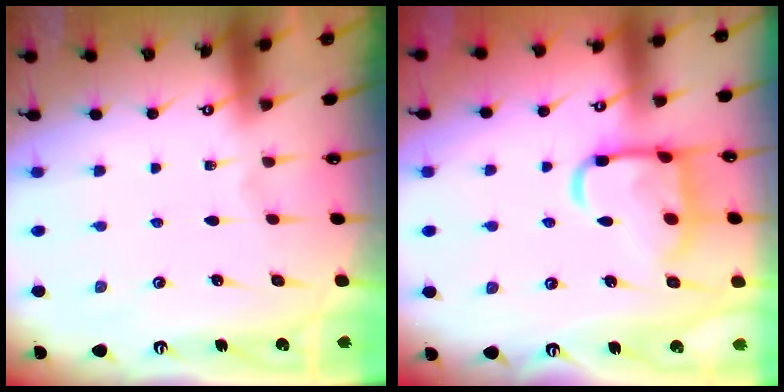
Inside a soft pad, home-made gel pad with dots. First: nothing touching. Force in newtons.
{"total": 15.6, "press": 15.5, "slide": 1.4}